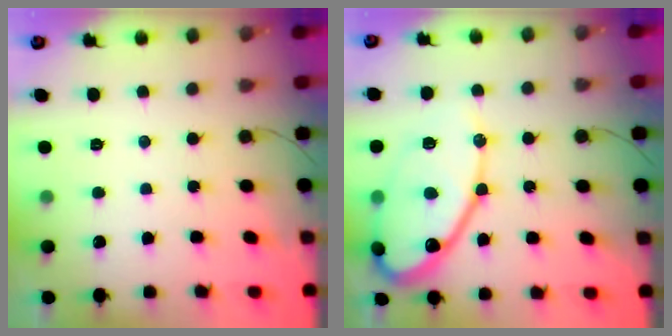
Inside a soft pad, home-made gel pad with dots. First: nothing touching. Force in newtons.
{"total": 17.9, "press": 17.8, "slide": 1.6}